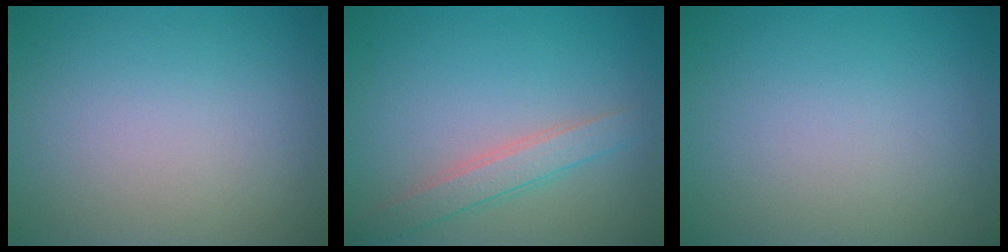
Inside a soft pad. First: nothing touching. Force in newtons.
{"total": 2.4, "press": 2.4, "slide": 0.1}
{"total": 0.0}